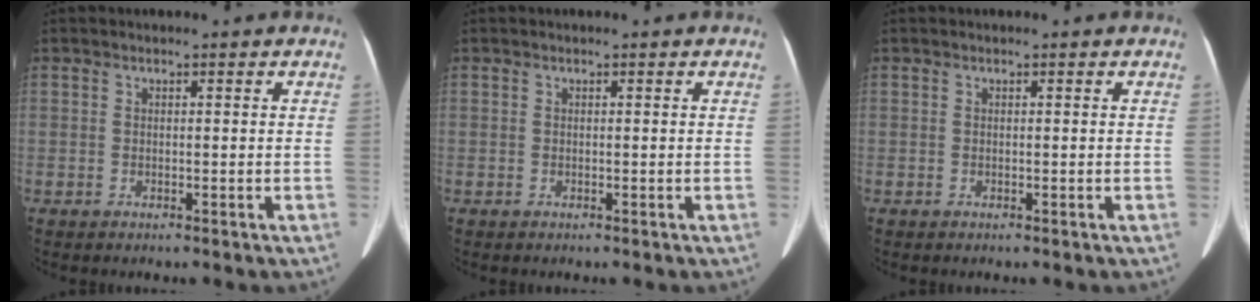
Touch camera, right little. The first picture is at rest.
{"total": 0.0}
{"total": 0.0}